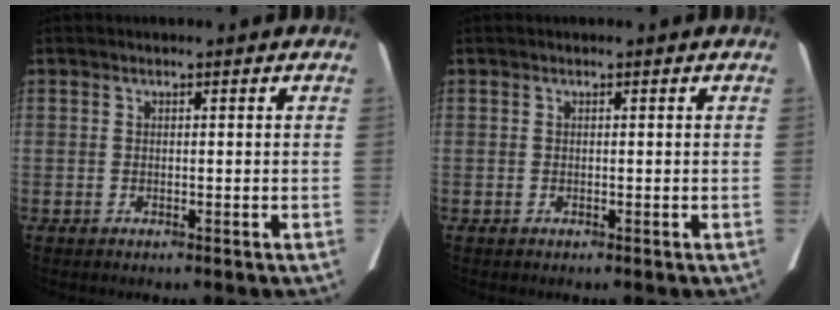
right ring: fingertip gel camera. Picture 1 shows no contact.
{"total": 0.0}